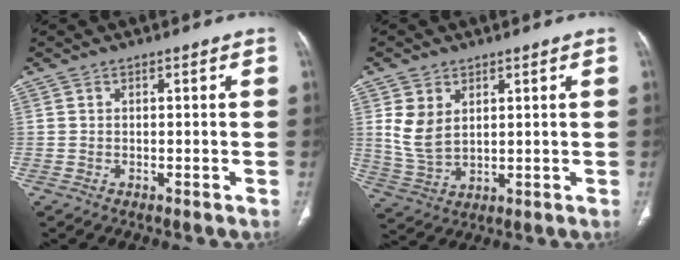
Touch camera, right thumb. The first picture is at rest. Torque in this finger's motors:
{"motor_torque": [-0.27, 0.44, 0.43, 0.69, 0.05]}